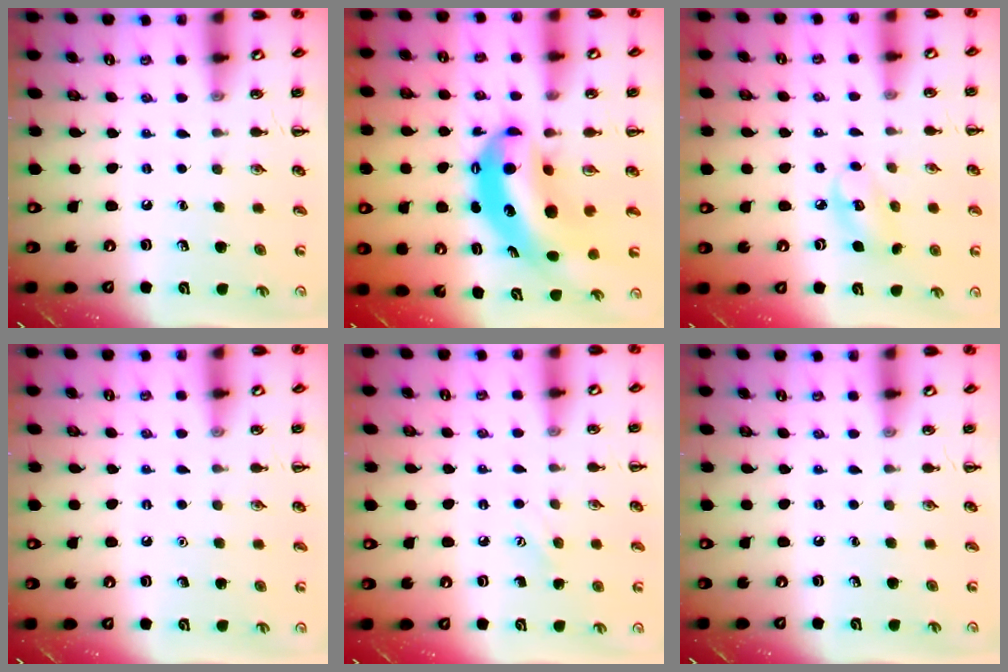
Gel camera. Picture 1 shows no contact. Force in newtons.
{"total": 9.8, "press": 9.5, "slide": 2.4}
{"total": 5.8, "press": 5.7, "slide": 1.0}
{"total": 1.6, "press": 1.6, "slide": 0.1}
{"total": 4.9, "press": 4.7, "slide": 1.2}
{"total": 0.0}